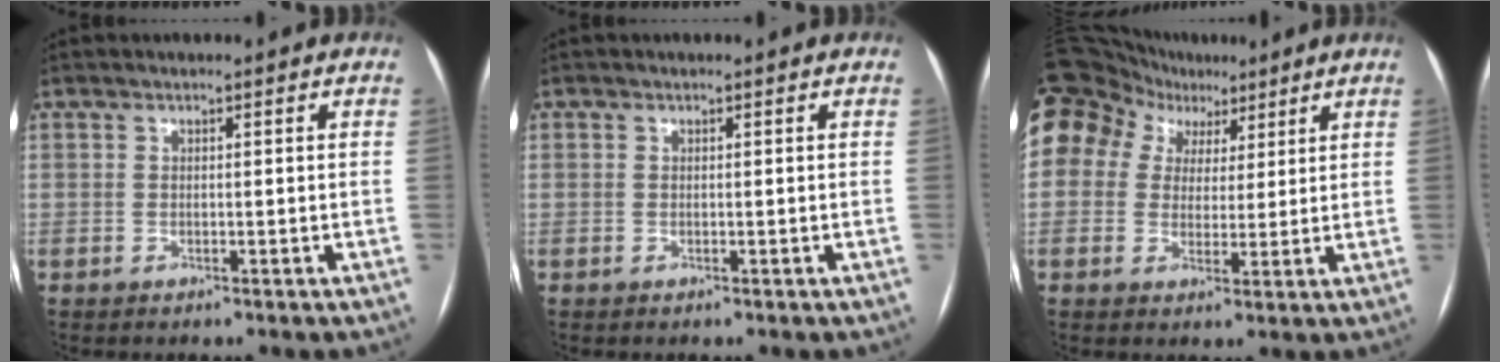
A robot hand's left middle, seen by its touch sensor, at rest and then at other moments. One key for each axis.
{"total": 0.0}
{"total": 21.5, "fx": 11.1, "fy": 16.4, "fz": 8.2, "tx": -0.268, "ty": 0.093, "tz": 0.210}